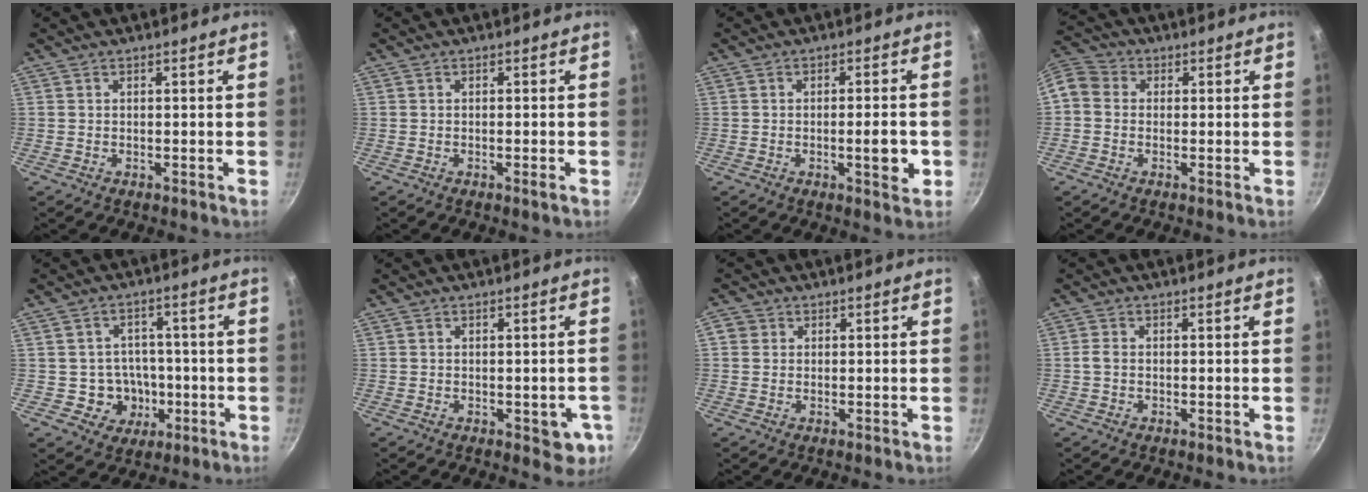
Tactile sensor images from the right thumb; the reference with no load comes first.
{"total": 1.2, "force": [-0.6, 0.0, 1.1], "torque": [-0.024, 0.001, -0.009]}
{"total": 5.8, "force": [-1.4, 1.5, 5.4], "torque": [-0.069, 0.002, -0.019]}
{"total": 6.9, "force": [-0.1, 6.1, 3.2], "torque": [-0.056, 0.020, -0.023]}
{"total": 7.6, "force": [-1.7, 7.1, 2.1], "torque": [0.011, 0.024, -0.019]}
{"total": 5.3, "force": [-1.5, 2.9, 4.2], "torque": [-0.025, 0.005, -0.015]}
{"total": 2.3, "force": [0.4, 2.2, 0.7], "torque": [0.000, 0.004, 0.001]}
{"total": 1.5, "force": [-0.2, 1.1, 1.1], "torque": [-0.022, 0.007, -0.006]}